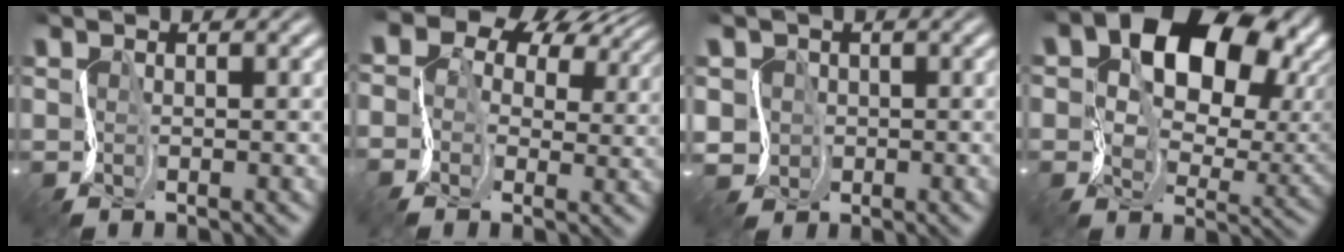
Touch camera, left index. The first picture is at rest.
{"total": 11.5, "force": [4.8, 8.5, 6.2], "torque": [-0.127, 0.035, 0.057]}
{"total": 1.7, "force": [-0.5, 1.5, -0.3], "torque": [-0.011, -0.004, 0.000]}
{"total": 11.7, "force": [3.6, 8.0, 7.7], "torque": [-0.112, 0.000, 0.064]}